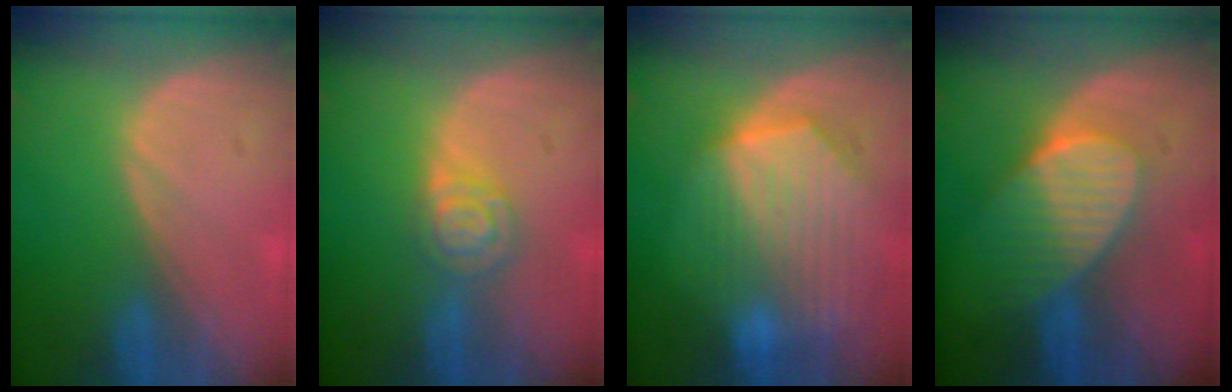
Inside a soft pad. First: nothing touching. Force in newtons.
{"total": 4.8, "press": 4.2, "slide": 2.3}
{"total": 10.4, "press": 9.1, "slide": 4.9}
{"total": 7.2, "press": 7.0, "slide": 1.7}